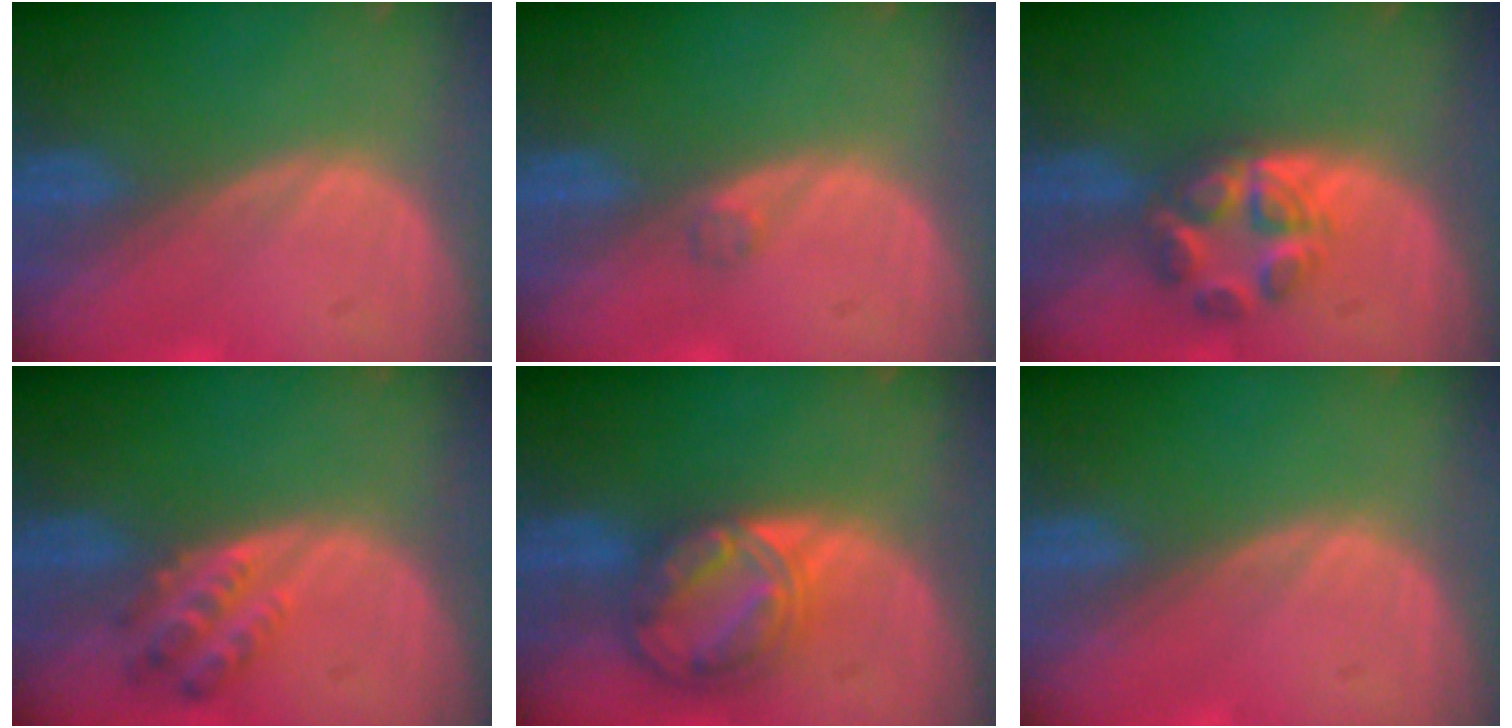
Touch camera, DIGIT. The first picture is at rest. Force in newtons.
{"total": 0.9, "press": 0.9, "slide": 0.1}
{"total": 6.0, "press": 5.5, "slide": 2.2}
{"total": 4.4, "press": 4.2, "slide": 1.3}
{"total": 8.5, "press": 7.2, "slide": 4.5}
{"total": 0.0}